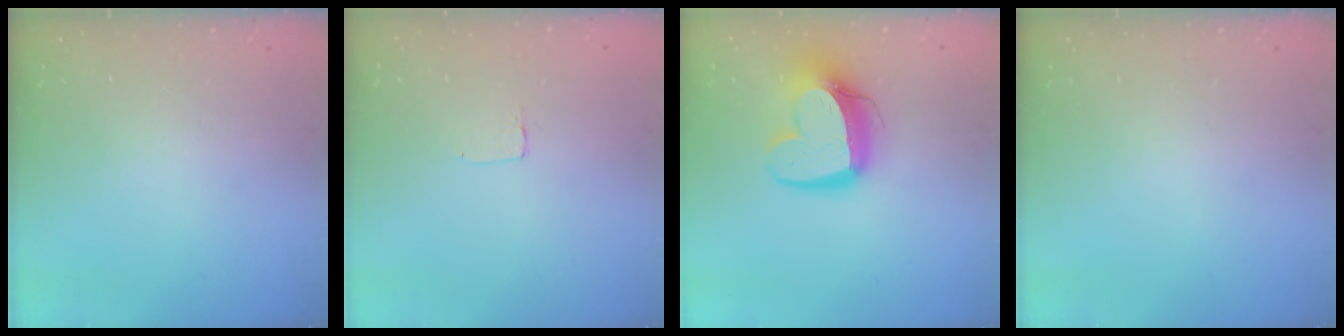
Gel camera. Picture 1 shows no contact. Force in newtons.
{"total": 1.2, "press": 1.2, "slide": 0.0}
{"total": 15.2, "press": 15.2, "slide": 1.4}
{"total": 0.0}